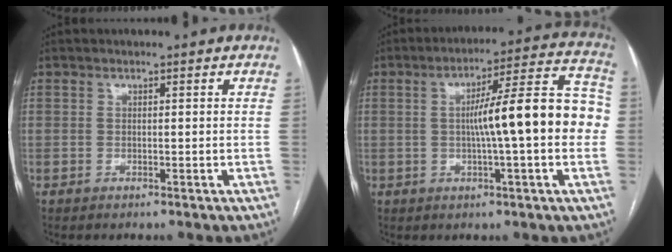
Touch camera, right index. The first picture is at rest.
{"total": 14.7, "force": [-0.2, 1.5, 14.7], "torque": [-0.205, 0.037, -0.006]}